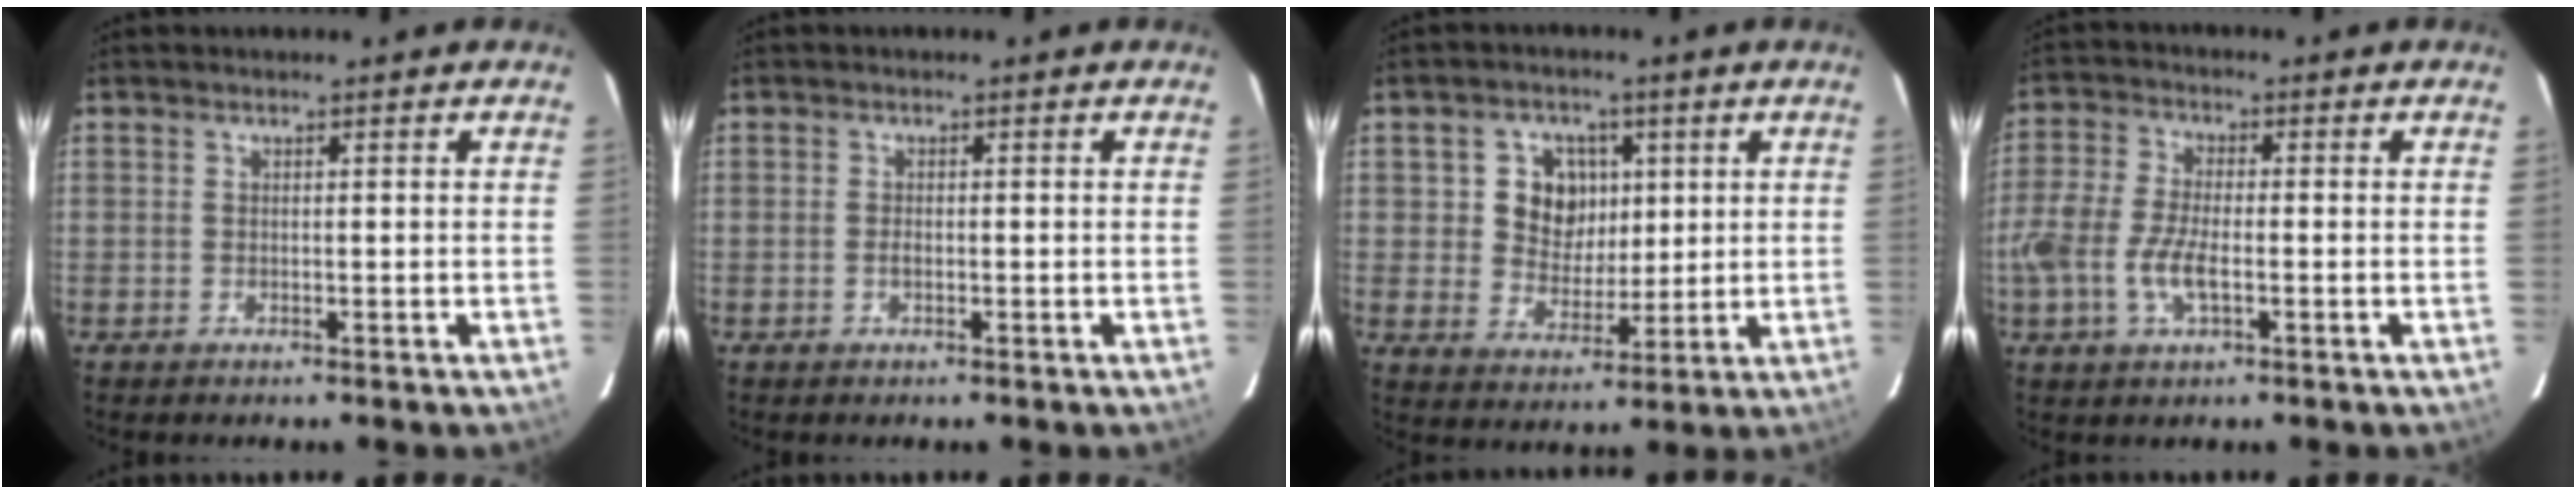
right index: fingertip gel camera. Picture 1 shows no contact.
{"total": 0.8, "force": [-0.3, 0.4, 0.6], "torque": [-0.012, 0.001, -0.006]}
{"total": 8.3, "force": [1.9, 7.4, 3.3], "torque": [-0.068, 0.013, 0.039]}
{"total": 8.9, "force": [-2.9, 3.7, 7.5], "torque": [-0.168, -0.003, -0.060]}